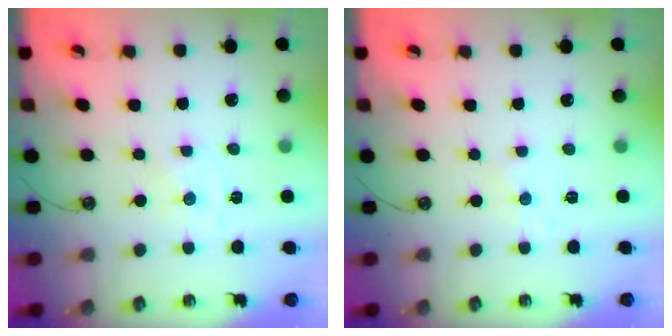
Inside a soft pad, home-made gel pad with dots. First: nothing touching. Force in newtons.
{"total": 1.4, "press": 1.3, "slide": 0.4}